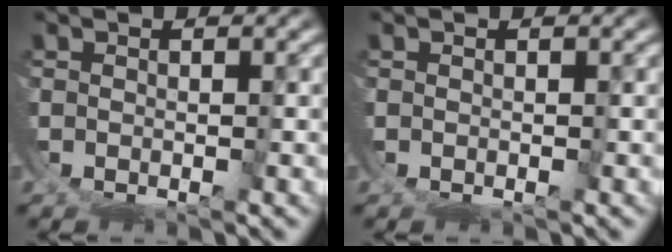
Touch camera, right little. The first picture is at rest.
{"total": 0.0}